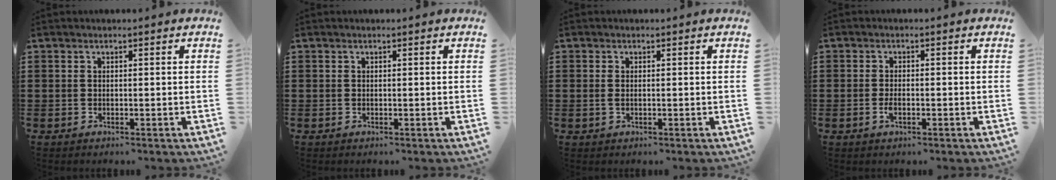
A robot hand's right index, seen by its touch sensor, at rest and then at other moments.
{"total": 0.0}
{"total": 1.1, "force": [0.0, 0.5, 0.9], "torque": [-0.020, 0.003, -0.002]}
{"total": 1.7, "force": [-0.7, 0.6, 1.5], "torque": [-0.036, -0.004, -0.014]}